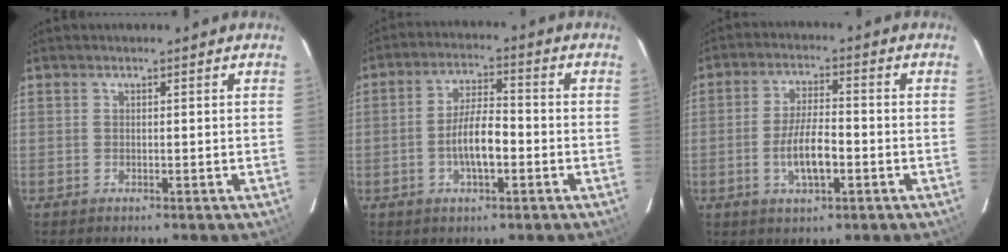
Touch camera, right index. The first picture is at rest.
{"total": 7.3, "force": [-2.2, 2.4, 6.6], "torque": [-0.125, 0.005, -0.036]}
{"total": 7.5, "force": [-2.5, 2.4, 6.7], "torque": [-0.132, -0.002, -0.043]}